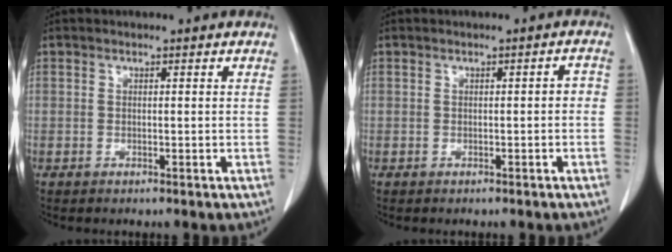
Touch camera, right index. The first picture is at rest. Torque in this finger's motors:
{"motor_torque": [0.16, -0.13, 0.01, 0.02]}